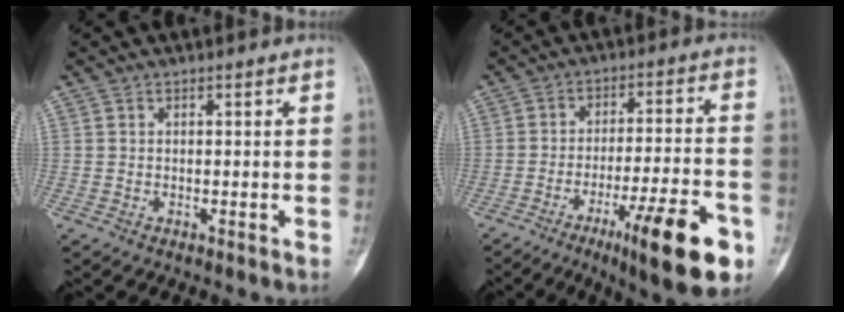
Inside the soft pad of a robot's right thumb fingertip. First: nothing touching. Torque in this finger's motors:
{"motor_torque": [0.23, 0.36, 0.20, 0.12, 0.10]}